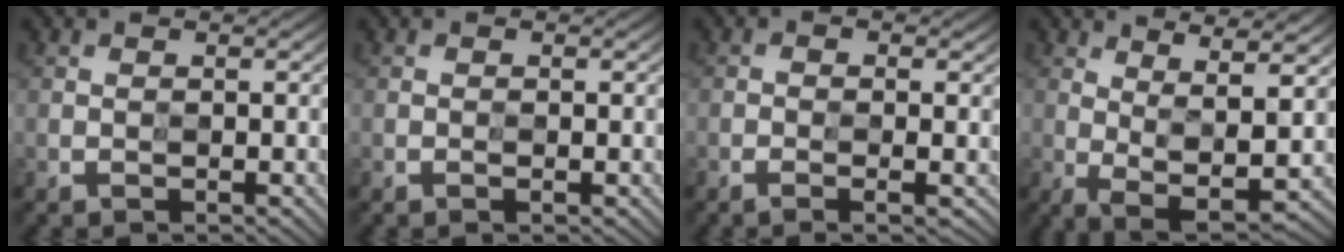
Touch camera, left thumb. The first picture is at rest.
{"total": 0.5, "force": [-0.5, 0.0, 0.2], "torque": [-0.004, -0.001, -0.008]}
{"total": 2.8, "force": [-1.1, 0.7, 2.4], "torque": [-0.043, -0.005, -0.018]}
{"total": 7.4, "force": [2.9, 2.2, 6.4], "torque": [-0.121, -0.002, 0.051]}